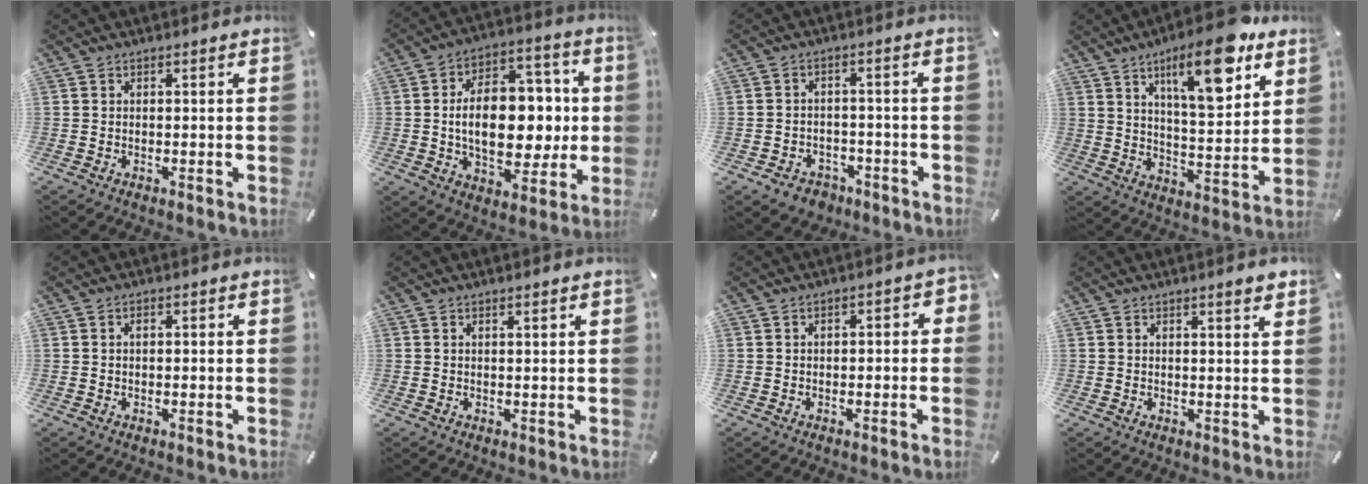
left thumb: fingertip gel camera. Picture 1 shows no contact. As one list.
[{"total": 18.0, "force": [-0.1, 12.0, 13.4], "torque": [-0.221, 0.003, 0.001]}, {"total": 4.8, "force": [-3.0, 3.5, 1.2], "torque": [-0.023, 0.017, -0.054]}, {"total": 16.6, "force": [9.8, 5.6, 12.1], "torque": [-0.179, -0.049, 0.155]}, {"total": 1.0, "force": [0.0, 0.6, 0.8], "torque": [-0.017, 0.004, -0.001]}, {"total": 0.8, "force": [0.5, 0.1, 0.6], "torque": [-0.012, 0.000, 0.009]}, {"total": 2.5, "force": [-1.0, 1.5, 1.8], "torque": [-0.022, 0.007, -0.021]}, {"total": 2.6, "force": [1.7, 0.3, 1.9], "torque": [-0.032, -0.004, 0.028]}]